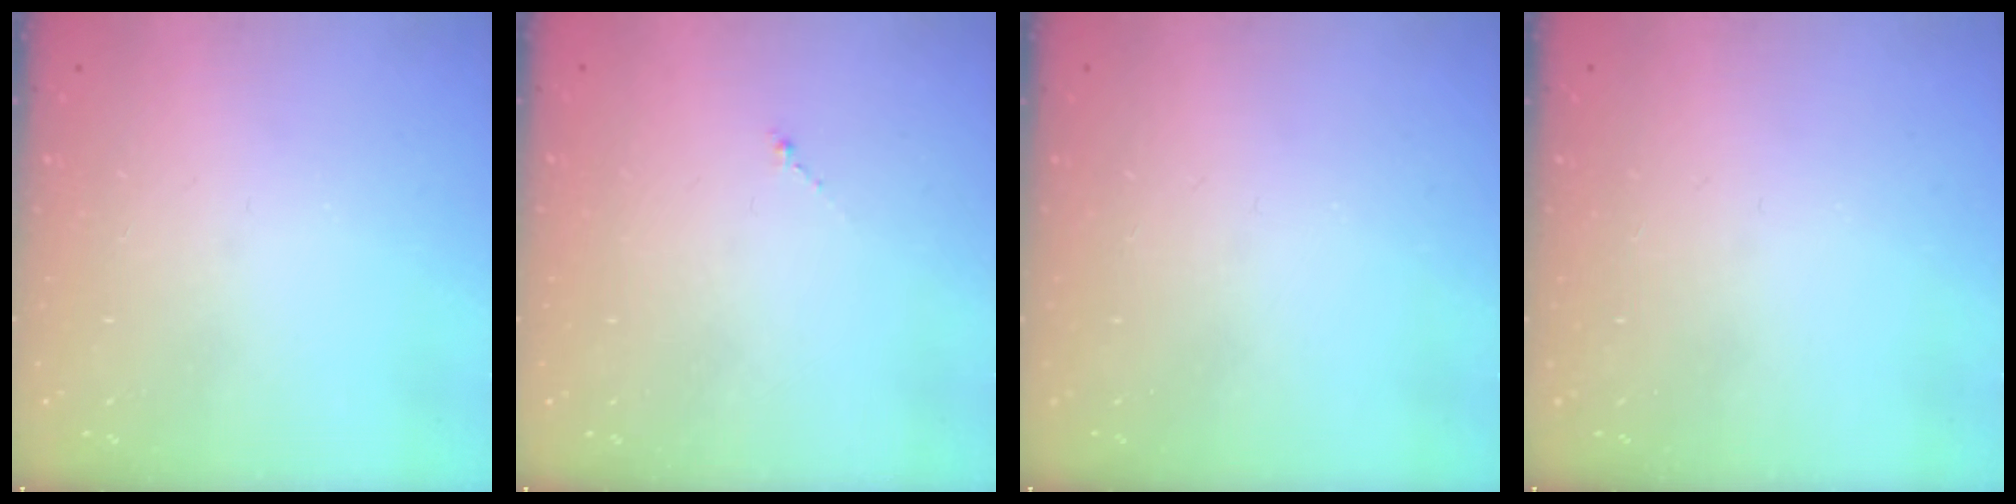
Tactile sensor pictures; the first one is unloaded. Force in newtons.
{"total": 0.0}
{"total": 0.0}
{"total": 0.0}